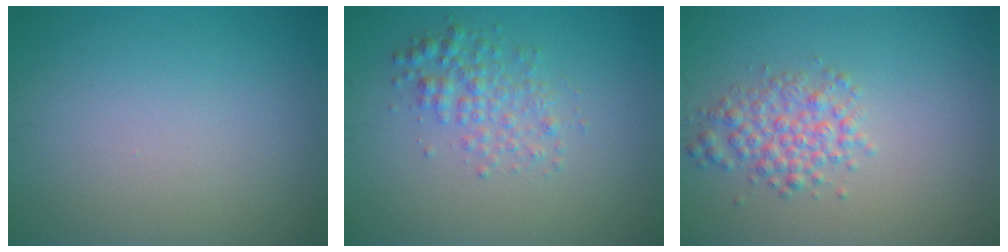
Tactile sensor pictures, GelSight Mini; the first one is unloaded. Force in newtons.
{"total": 2.6, "press": 2.6, "slide": 0.1}
{"total": 3.0, "press": 3.0, "slide": 0.1}